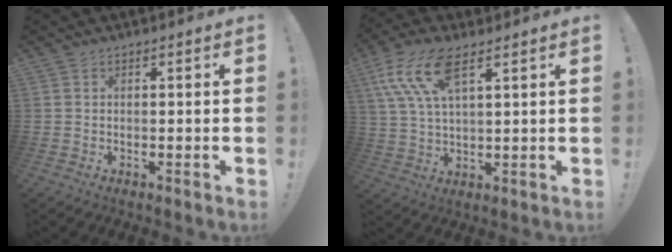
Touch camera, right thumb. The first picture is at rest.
{"total": 12.7, "force": [6.5, 4.9, 9.8], "torque": [-0.209, -0.013, 0.120]}